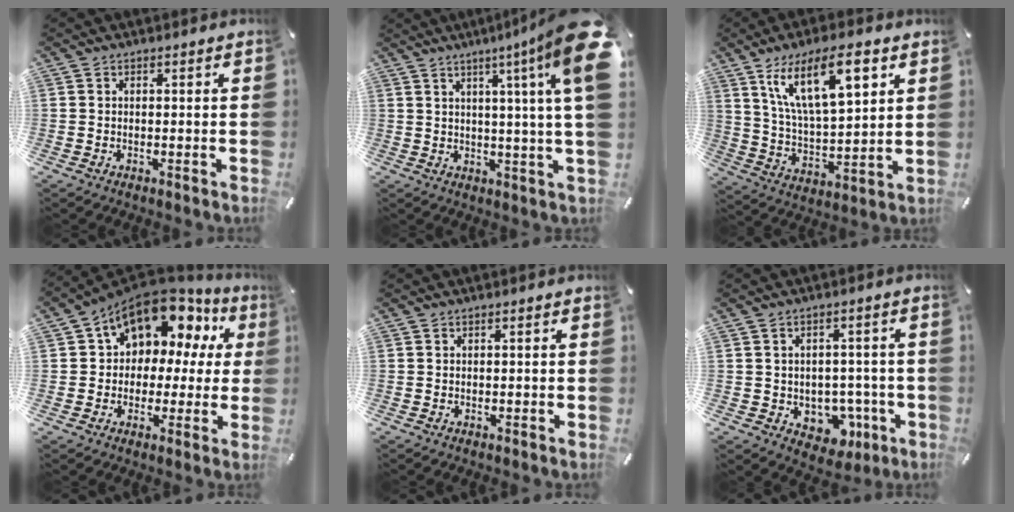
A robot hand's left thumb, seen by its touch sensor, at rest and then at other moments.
{"total": 16.2, "force": [6.0, 0.7, 15.0], "torque": [-0.226, -0.047, 0.080]}
{"total": 17.1, "force": [9.3, 7.0, 12.6], "torque": [-0.236, -0.024, 0.154]}
{"total": 13.3, "force": [7.5, 8.8, 6.6], "torque": [-0.105, -0.056, 0.134]}
{"total": 0.0}
{"total": 7.5, "force": [-1.2, 6.7, 3.2], "torque": [-0.034, 0.004, -0.011]}